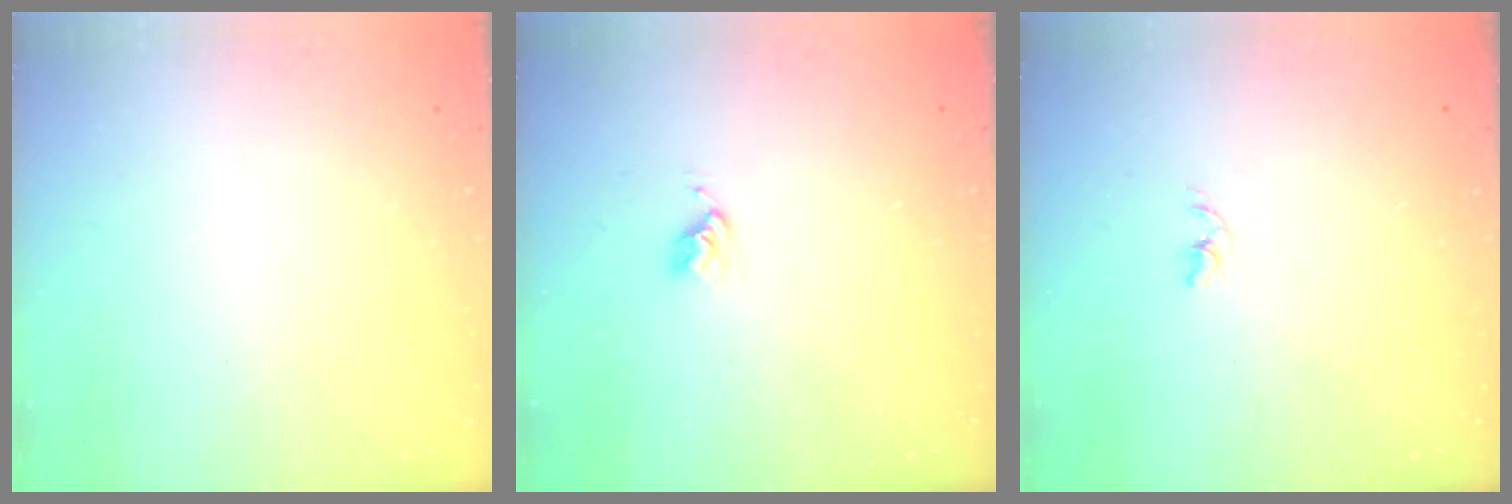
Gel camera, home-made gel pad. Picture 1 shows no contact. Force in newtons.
{"total": 2.7, "press": 2.6, "slide": 0.4}
{"total": 1.8, "press": 1.7, "slide": 0.3}